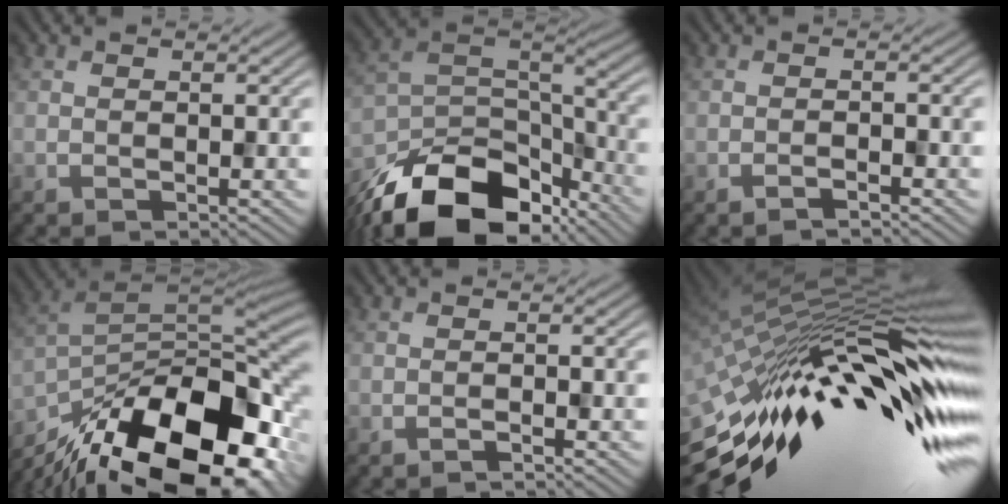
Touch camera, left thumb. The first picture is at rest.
{"total": 17.0, "force": [-11.7, 8.4, 9.1], "torque": [-0.224, -0.044, -0.177]}
{"total": 1.2, "force": [-1.0, 0.1, 0.6], "torque": [-0.011, 0.003, -0.021]}
{"total": 20.1, "force": [-12.0, 8.5, 13.6], "torque": [-0.243, -0.023, -0.178]}
{"total": 0.9, "force": [-0.8, 0.0, 0.5], "torque": [-0.007, 0.002, -0.016]}
{"total": 18.9, "force": [-3.9, 4.6, 17.9], "torque": [-0.323, 0.005, -0.100]}